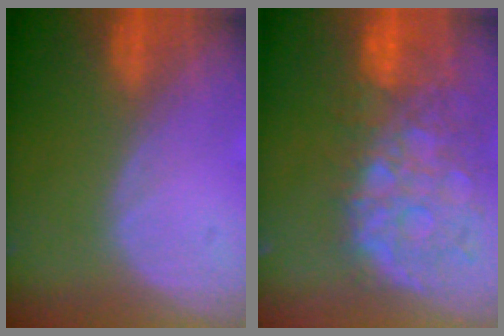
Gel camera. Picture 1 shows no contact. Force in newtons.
{"total": 12.3, "press": 10.2, "slide": 7.0}